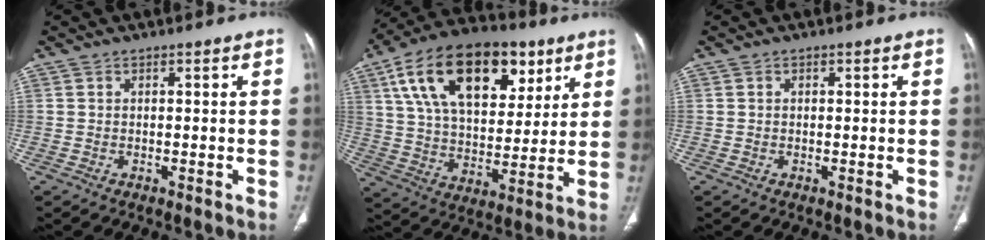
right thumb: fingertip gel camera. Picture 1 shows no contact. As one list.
[{"total": 25.9, "force": [11.6, 14.7, 17.9], "torque": [-0.283, -0.004, 0.195]}, {"total": 0.0}]